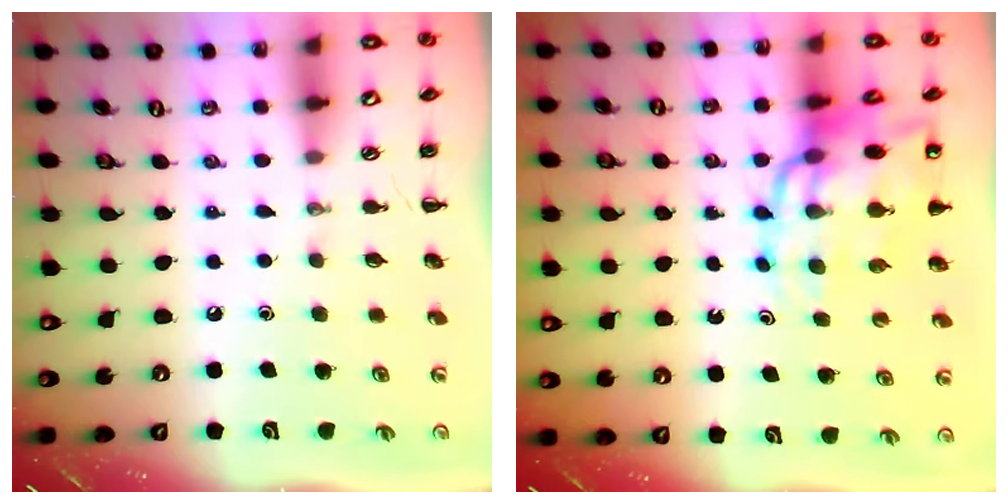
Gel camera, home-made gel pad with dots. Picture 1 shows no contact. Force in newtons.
{"total": 16.0, "press": 15.5, "slide": 3.9}